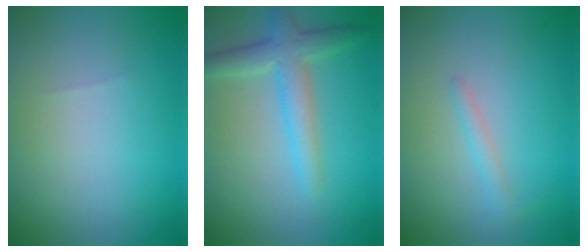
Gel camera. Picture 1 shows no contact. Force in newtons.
{"total": 3.7, "press": 3.7, "slide": 0.1}
{"total": 1.1, "press": 1.1, "slide": 0.1}